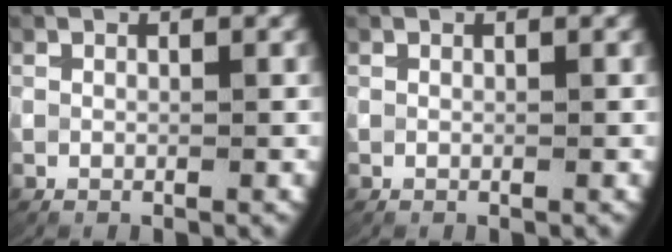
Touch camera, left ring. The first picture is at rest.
{"total": 0.0}